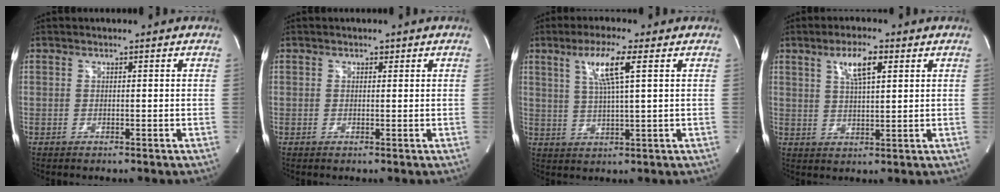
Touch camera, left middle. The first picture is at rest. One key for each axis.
{"total": 0.7, "fx": 0.4, "fy": 0.6, "fz": 0.2, "tx": 0.002, "ty": 0.001, "tz": 0.004}
{"total": 6.9, "fx": 2.8, "fy": 0.0, "fz": 6.3, "tx": -0.120, "ty": 0.000, "tz": 0.055}
{"total": 5.8, "fx": 2.8, "fy": 1.3, "fz": 4.9, "tx": -0.091, "ty": 0.005, "tz": 0.051}